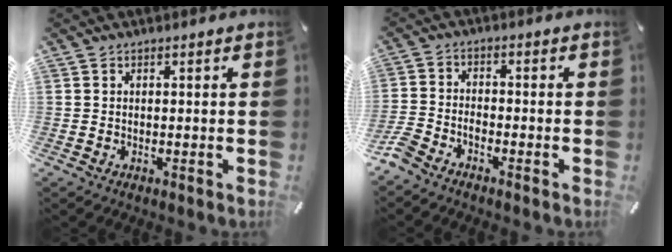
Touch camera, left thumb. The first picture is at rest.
{"total": 4.2, "force": [-3.6, 1.5, 1.6], "torque": [-0.058, 0.002, -0.076]}